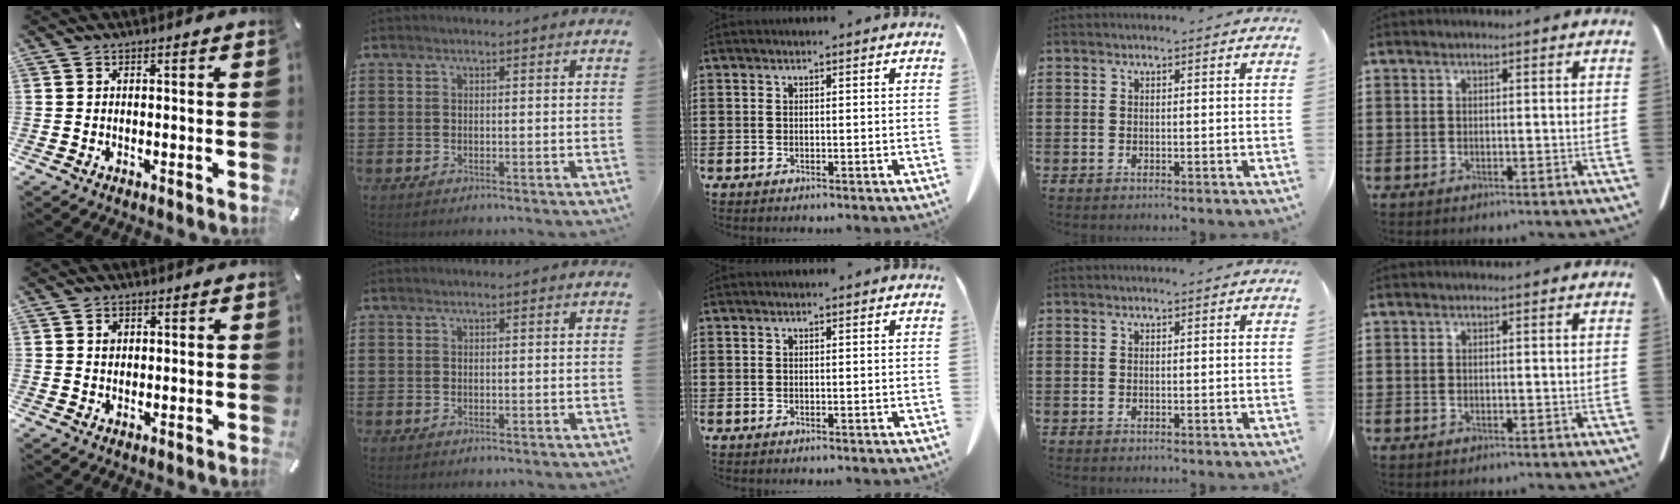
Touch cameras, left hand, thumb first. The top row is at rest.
{"thumb": {"total": 1.8, "force": [0.4, 1.6, 0.7], "torque": [0.000, -0.002, 0.003]}}